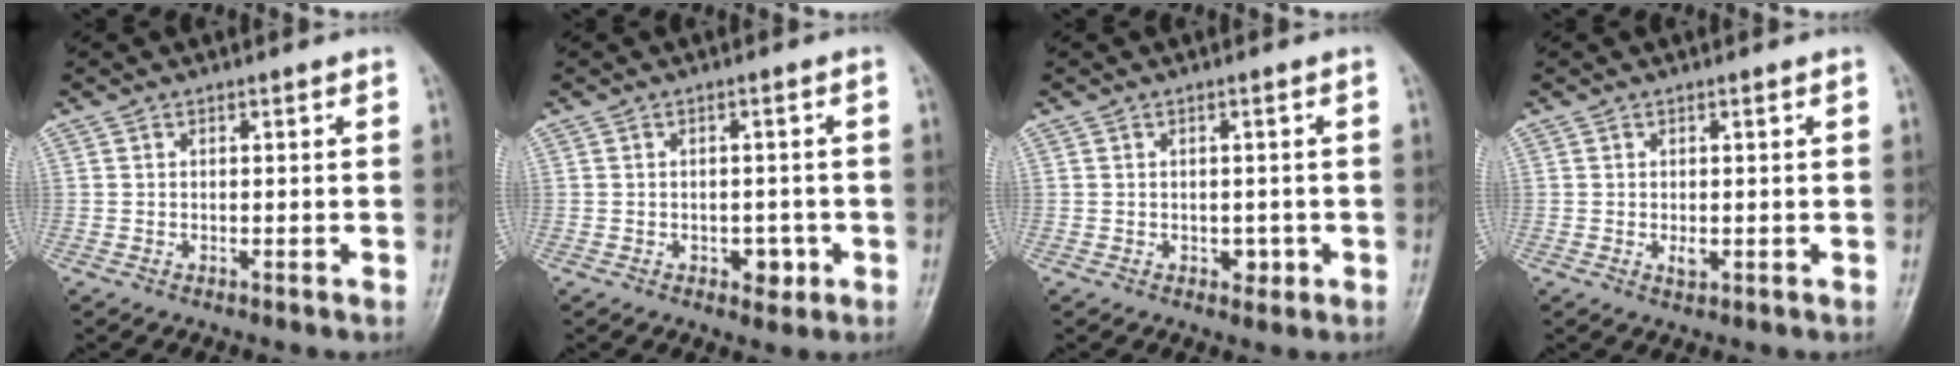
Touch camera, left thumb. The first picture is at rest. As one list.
[{"total": 3.4, "force": [-1.2, 2.3, 2.2], "torque": [-0.009, 0.006, -0.011]}, {"total": 2.1, "force": [-0.5, 1.5, 1.4], "torque": [-0.005, 0.002, -0.005]}, {"total": 1.7, "force": [-0.1, 0.8, 1.5], "torque": [-0.023, -0.003, 0.004]}]